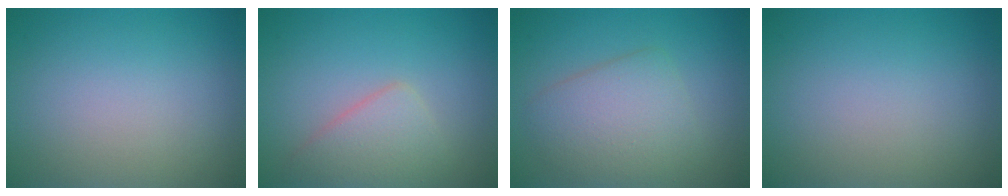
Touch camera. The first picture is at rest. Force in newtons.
{"total": 3.2, "press": 3.2, "slide": 0.1}
{"total": 4.5, "press": 4.5, "slide": 0.3}
{"total": 0.0}